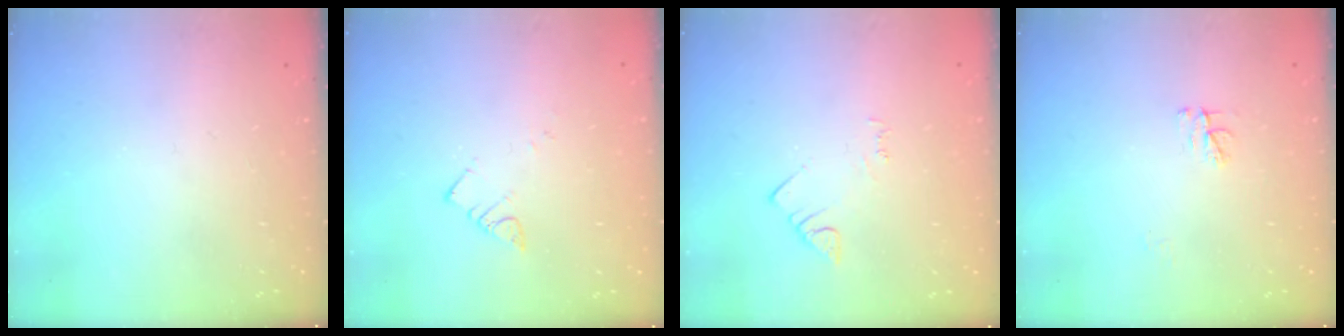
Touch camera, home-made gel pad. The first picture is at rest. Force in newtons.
{"total": 3.8, "press": 3.8, "slide": 0.2}
{"total": 2.5, "press": 2.5, "slide": 0.4}
{"total": 3.9, "press": 3.9, "slide": 0.2}